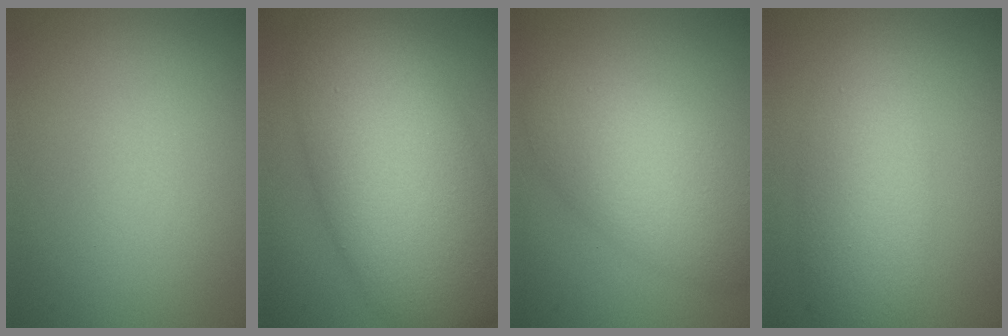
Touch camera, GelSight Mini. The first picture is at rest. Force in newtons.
{"total": 12.2, "press": 12.2, "slide": 0.4}
{"total": 6.4, "press": 6.4, "slide": 0.2}
{"total": 5.0, "press": 5.0, "slide": 0.1}